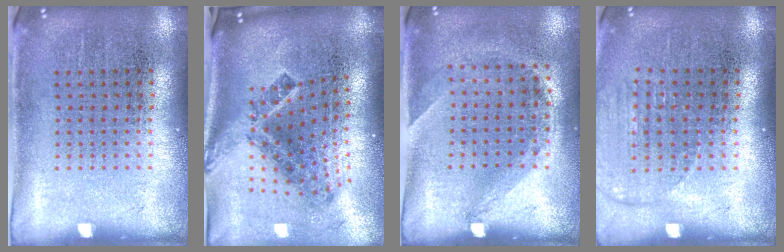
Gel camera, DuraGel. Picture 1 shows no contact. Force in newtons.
{"total": 2.4, "press": 1.5, "slide": 1.9}
{"total": 1.4, "press": 1.0, "slide": 1.0}
{"total": 1.1, "press": 1.1, "slide": 0.4}